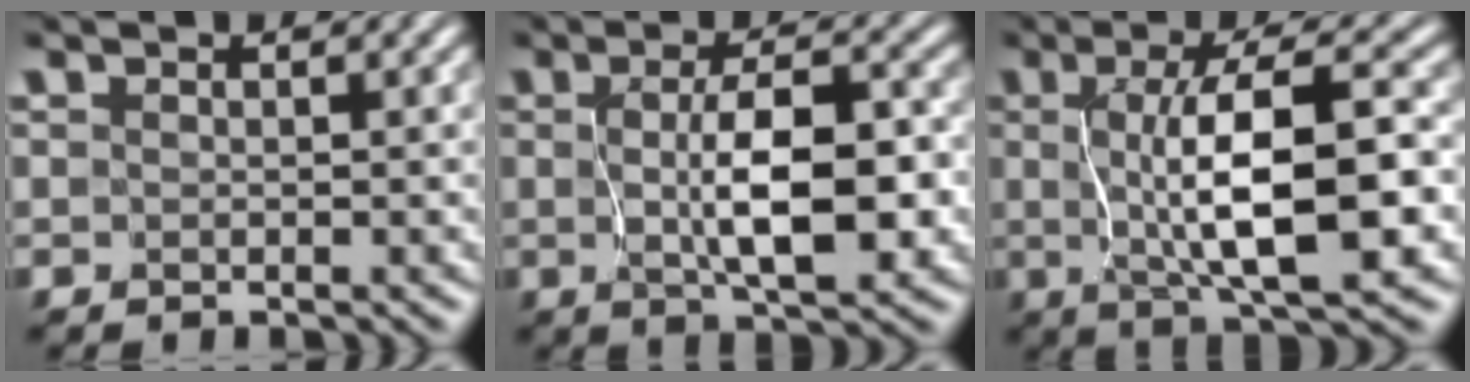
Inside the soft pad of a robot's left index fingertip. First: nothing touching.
{"total": 6.4, "force": [-0.4, 2.2, 6.0], "torque": [-0.099, -0.003, -0.003]}
{"total": 8.9, "force": [-0.1, 2.4, 8.6], "torque": [-0.132, 0.003, -0.001]}